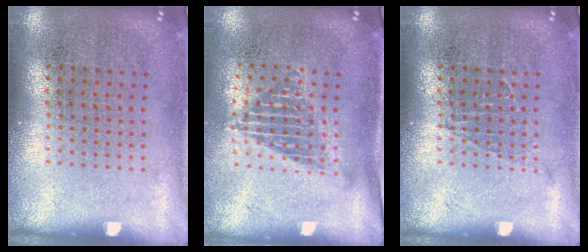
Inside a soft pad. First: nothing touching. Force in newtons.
{"total": 1.4, "press": 1.1, "slide": 0.8}
{"total": 0.5, "press": 0.5, "slide": 0.1}